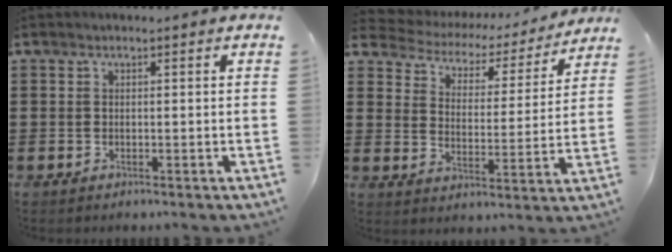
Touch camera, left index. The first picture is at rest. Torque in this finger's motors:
{"motor_torque": [1.11, -1.02, -0.03, -0.12]}